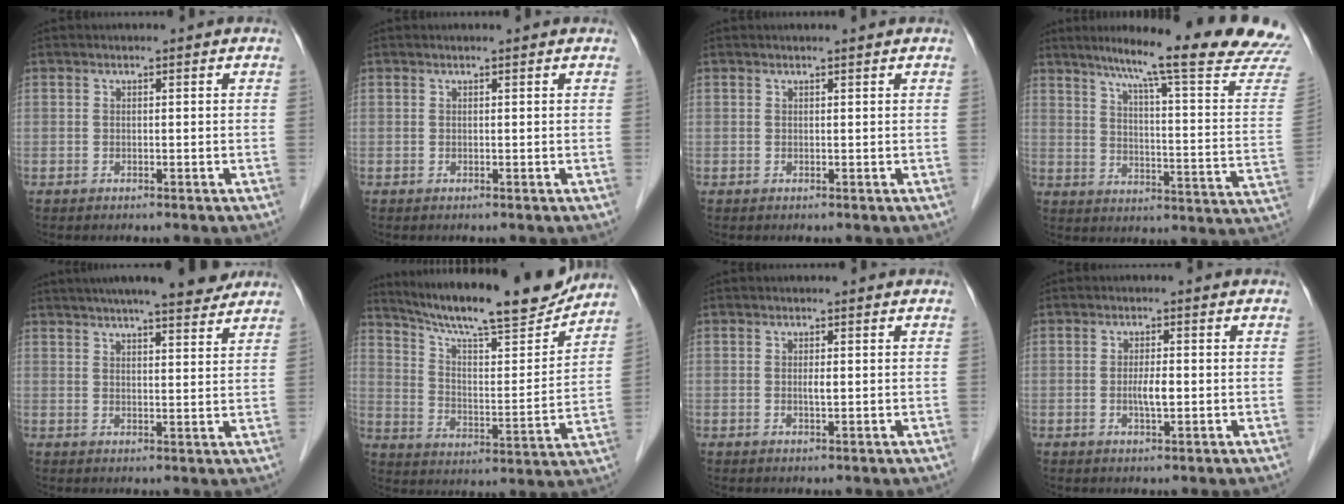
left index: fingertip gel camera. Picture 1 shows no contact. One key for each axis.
{"total": 0.9, "fx": 0.9, "fy": 0.0, "fz": 0.3, "tx": -0.011, "ty": 0.008, "tz": 0.011}
{"total": 1.1, "fx": 1.0, "fy": -0.2, "fz": 0.4, "tx": -0.010, "ty": 0.003, "tz": 0.016}
{"total": 23.2, "fx": 19.5, "fy": -1.2, "fz": 12.6, "tx": -0.179, "ty": -0.063, "tz": 0.246}
{"total": 13.7, "fx": 11.6, "fy": 1.7, "fz": 7.0, "tx": -0.106, "ty": 0.019, "tz": 0.156}
{"total": 19.9, "fx": 17.9, "fy": 1.6, "fz": 8.5, "tx": -0.146, "ty": -0.019, "tz": 0.271}
{"total": 0.9, "fx": 0.1, "fy": 0.0, "fz": 0.9, "tx": -0.020, "ty": -0.002, "tz": 0.002}
{"total": 2.5, "fx": -0.3, "fy": 0.4, "fz": 2.5, "tx": -0.049, "ty": -0.001, "tz": -0.005}